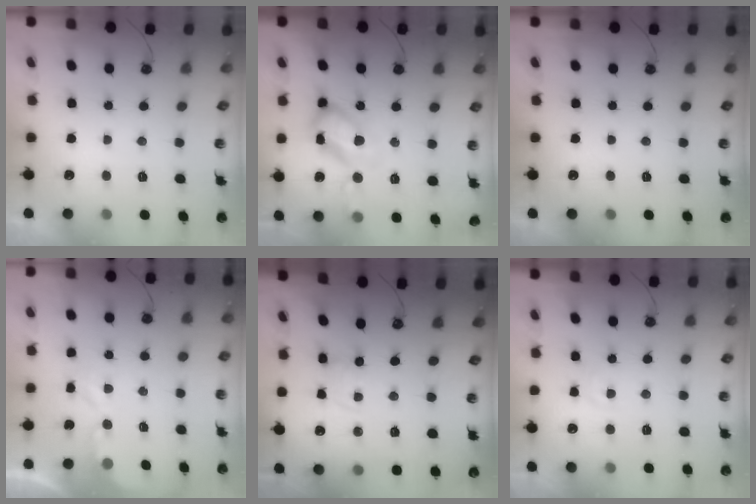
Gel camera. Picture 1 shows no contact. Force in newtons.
{"total": 17.1, "press": 17.1, "slide": 1.7}
{"total": 0.0}
{"total": 2.7, "press": 2.7, "slide": 0.5}
{"total": 1.1, "press": 1.1, "slide": 0.1}
{"total": 5.3, "press": 5.3, "slide": 0.7}